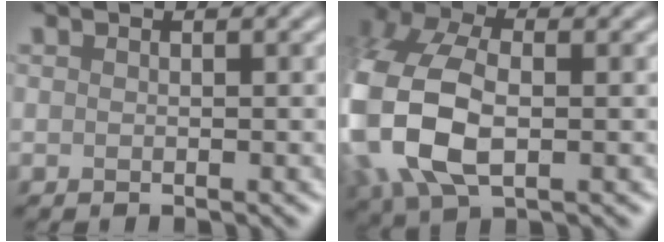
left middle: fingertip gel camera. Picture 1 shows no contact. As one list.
[{"total": 13.1, "force": [-1.9, 8.3, 9.9], "torque": [-0.267, -0.021, -0.033]}]